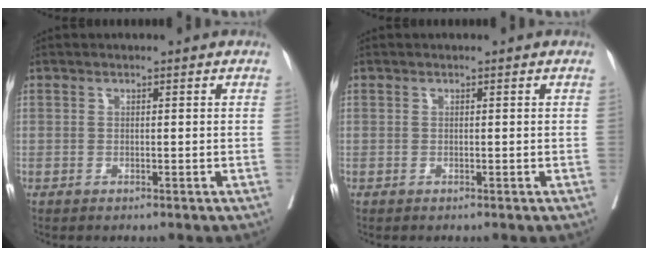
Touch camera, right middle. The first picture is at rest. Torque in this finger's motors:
{"motor_torque": [0.00, 0.00, 0.00, 0.00]}